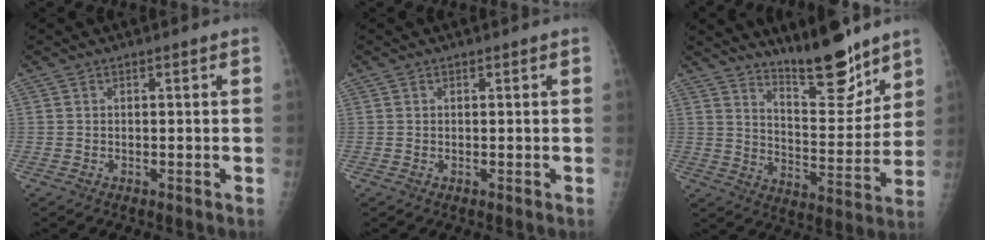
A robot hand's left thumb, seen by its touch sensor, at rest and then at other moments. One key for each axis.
{"total": 0.0}
{"total": 13.9, "fx": 11.3, "fy": 3.5, "fz": 7.3, "tx": -0.077, "ty": -0.091, "tz": 0.187}